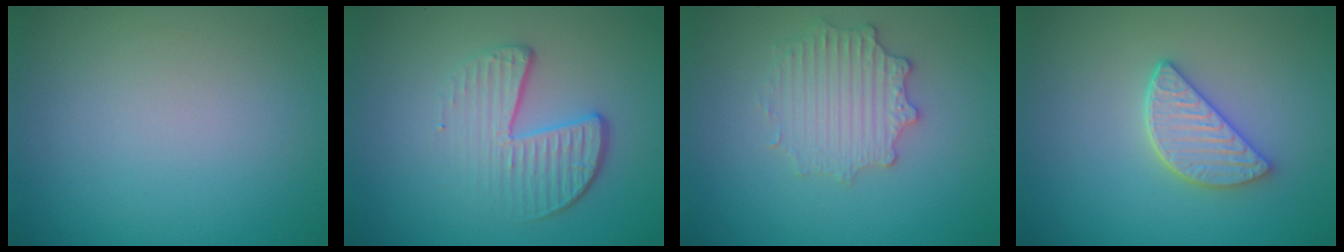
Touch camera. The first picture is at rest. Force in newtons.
{"total": 4.3, "press": 2.8, "slide": 3.3}
{"total": 2.9, "press": 2.9, "slide": 0.2}
{"total": 3.5, "press": 3.1, "slide": 1.6}